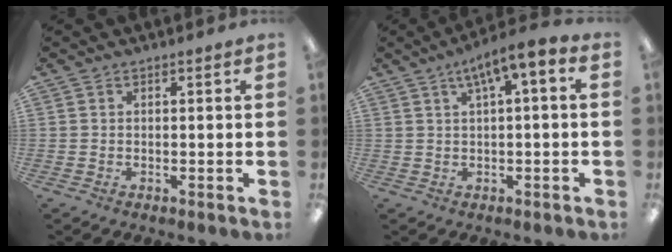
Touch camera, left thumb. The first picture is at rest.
{"total": 6.7, "force": [2.8, 1.5, 5.9], "torque": [-0.108, -0.003, 0.047]}